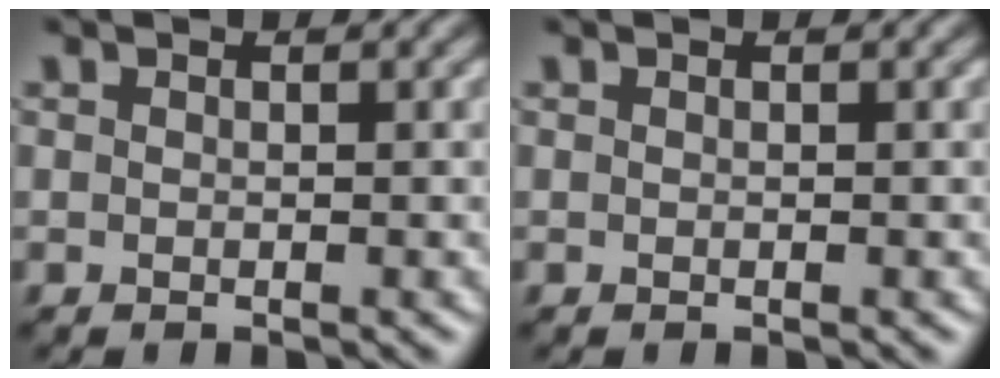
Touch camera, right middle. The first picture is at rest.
{"total": 0.0}